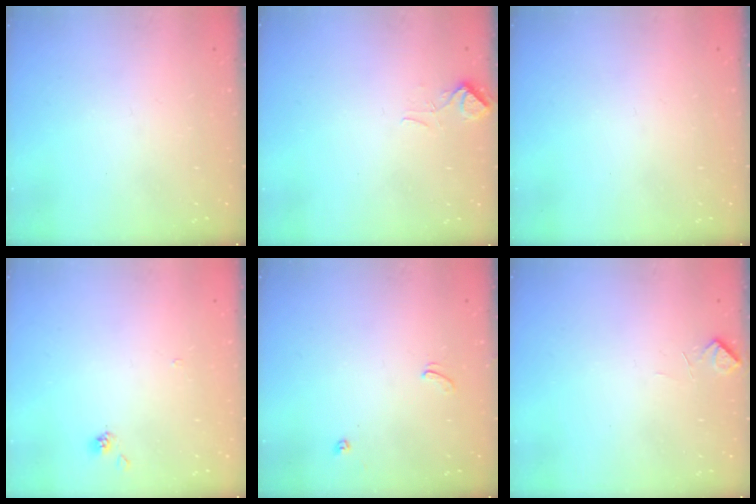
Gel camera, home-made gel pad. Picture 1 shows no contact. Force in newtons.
{"total": 2.6, "press": 2.5, "slide": 0.7}
{"total": 0.0}
{"total": 1.4, "press": 1.4, "slide": 0.3}
{"total": 1.7, "press": 1.7, "slide": 0.5}
{"total": 2.2, "press": 2.0, "slide": 0.9}